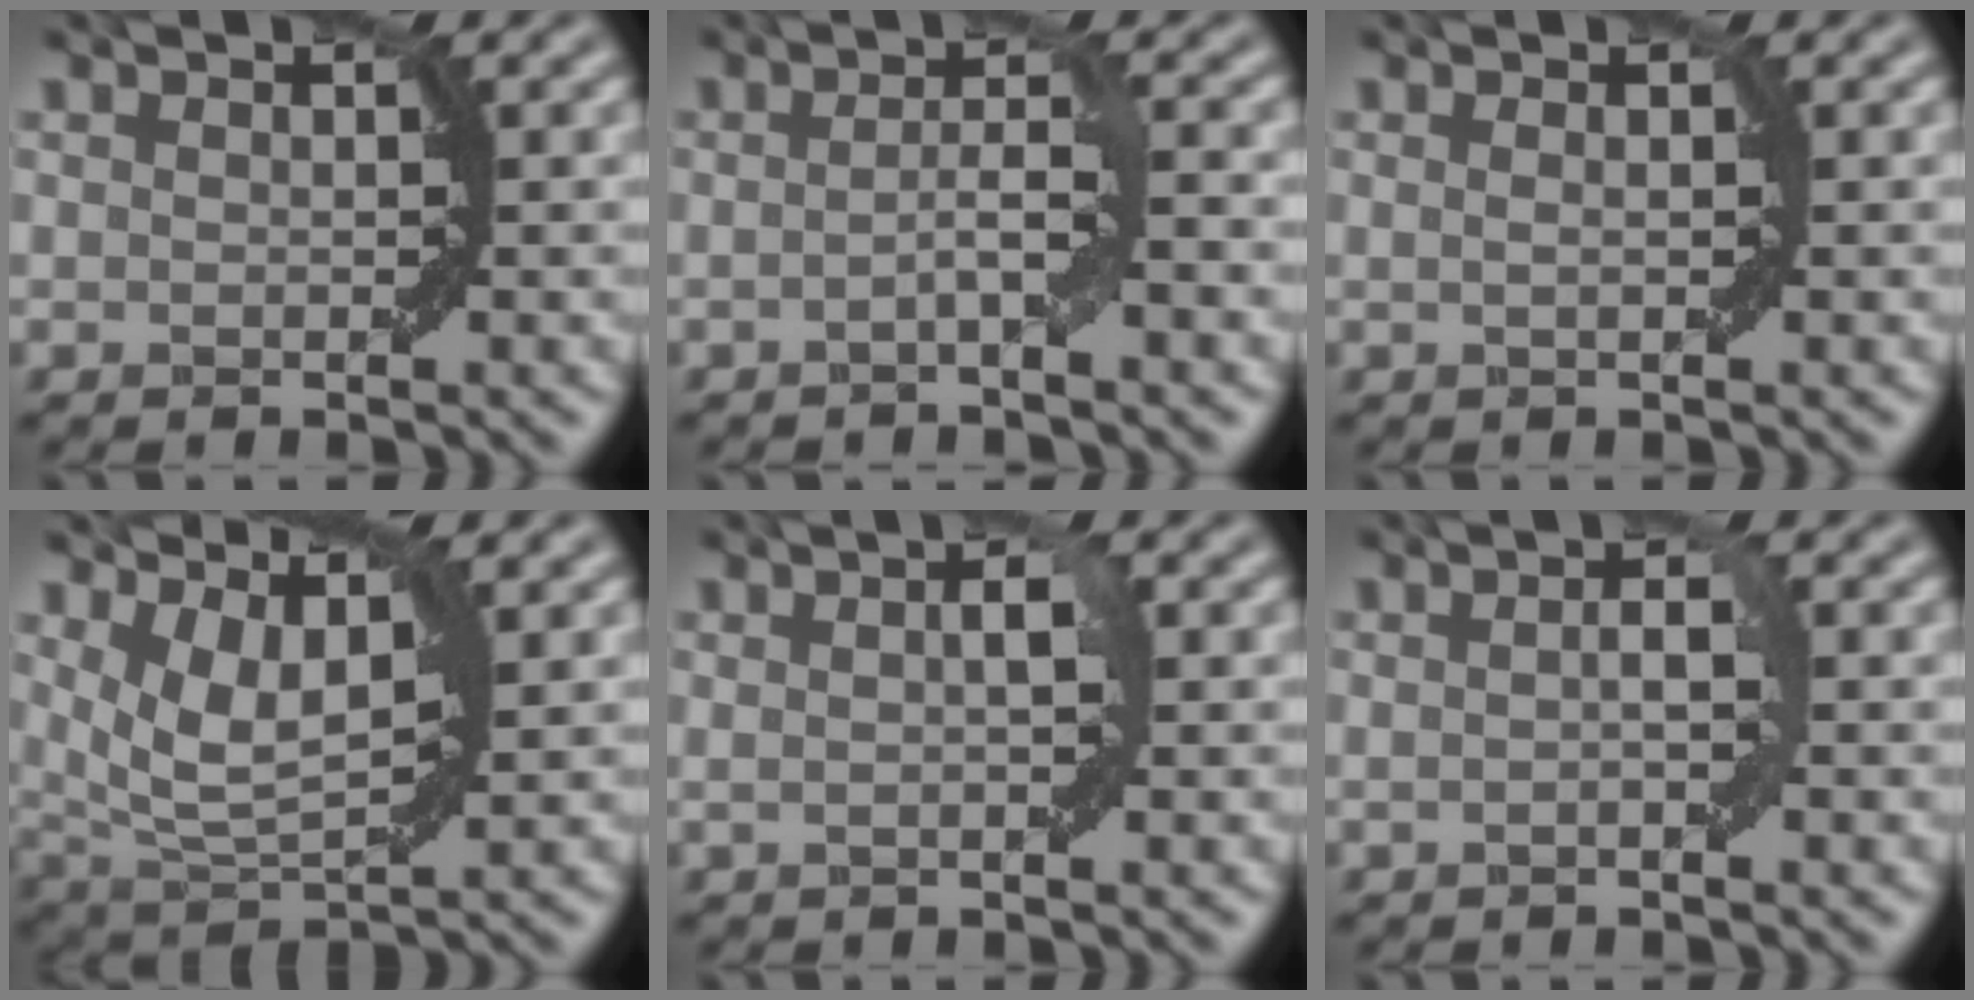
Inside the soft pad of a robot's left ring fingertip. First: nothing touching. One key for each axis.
{"total": 2.4, "fx": -0.7, "fy": 0.0, "fz": 2.2, "tx": -0.041, "ty": 0.007, "tz": -0.017}
{"total": 0.6, "fx": 0.1, "fy": 0.0, "fz": 0.6, "tx": -0.011, "ty": 0.004, "tz": 0.002}
{"total": 4.6, "fx": 2.4, "fy": 1.9, "fz": 3.5, "tx": -0.080, "ty": -0.007, "tz": 0.052}
{"total": 2.0, "fx": 0.4, "fy": 0.2, "fz": 1.9, "tx": -0.025, "ty": 0.005, "tz": 0.003}
{"total": 1.6, "fx": 0.0, "fy": 0.1, "fz": 1.6, "tx": -0.028, "ty": 0.005, "tz": 0.000}